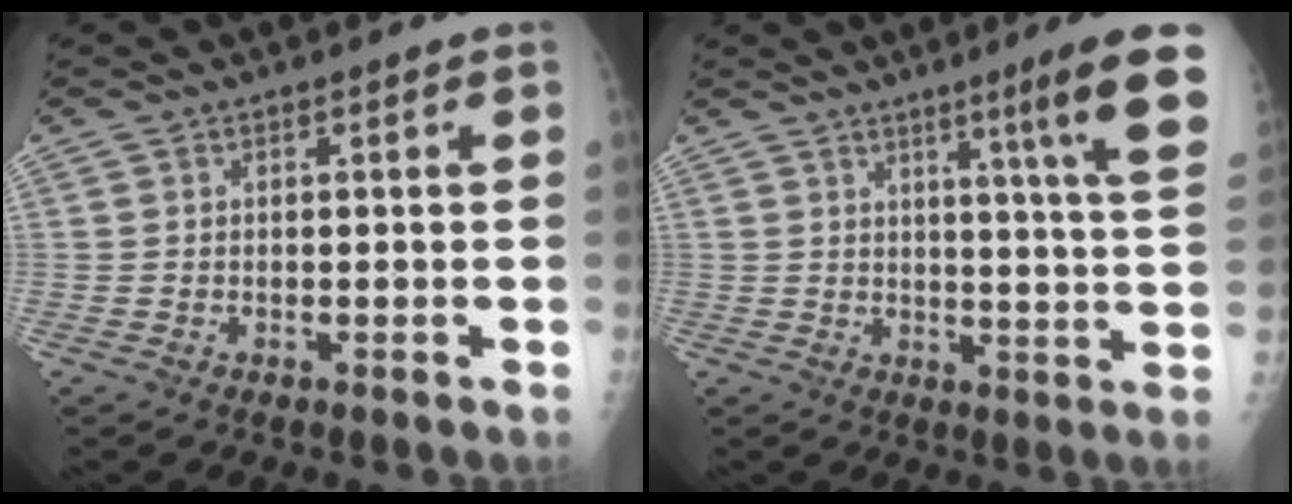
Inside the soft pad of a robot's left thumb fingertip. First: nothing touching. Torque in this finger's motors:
{"motor_torque": [1.29, 1.47, 0.08, 0.03, 0.20]}